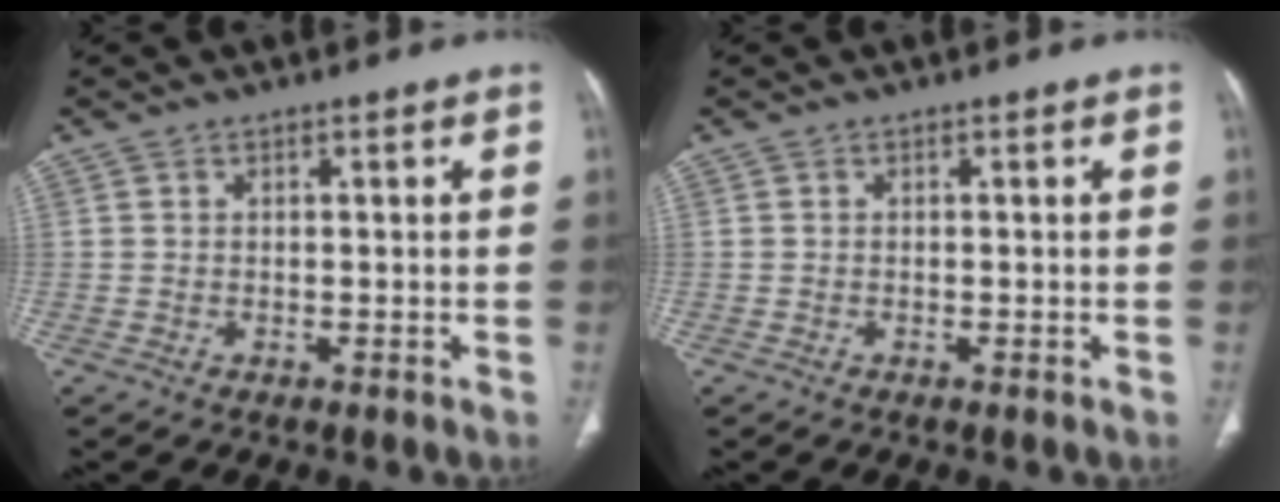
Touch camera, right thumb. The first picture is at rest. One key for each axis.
{"total": 0.0}